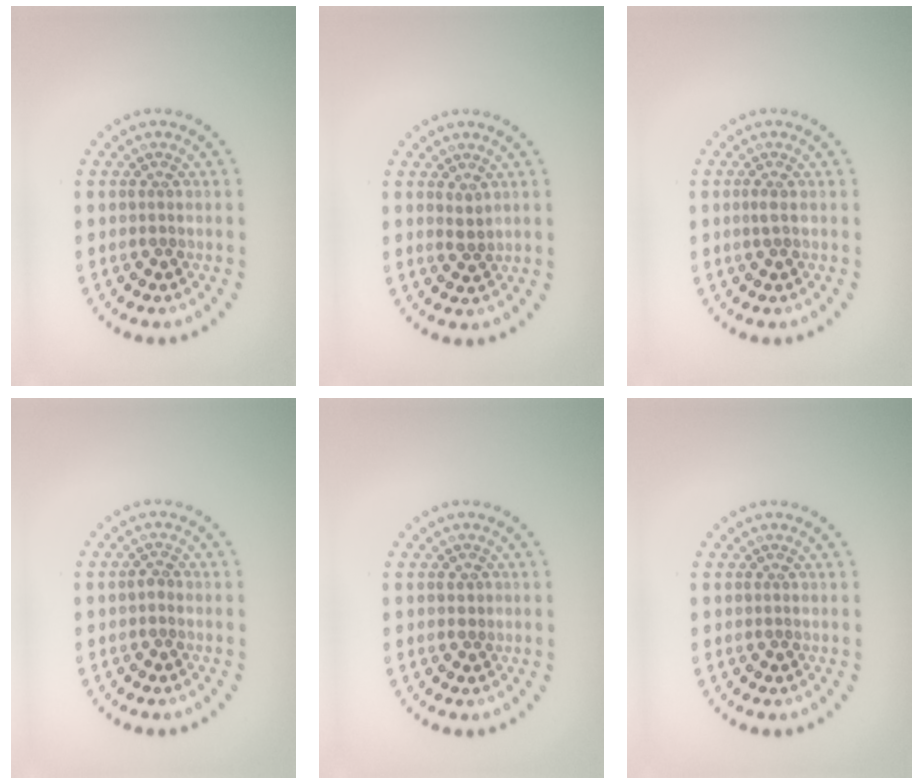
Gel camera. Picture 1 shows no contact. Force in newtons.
{"total": 1.1, "press": 1.0, "slide": 0.6}
{"total": 0.6, "press": 0.5, "slide": 0.2}
{"total": 0.8, "press": 0.6, "slide": 0.5}
{"total": 0.9, "press": 0.8, "slide": 0.2}
{"total": 0.0}